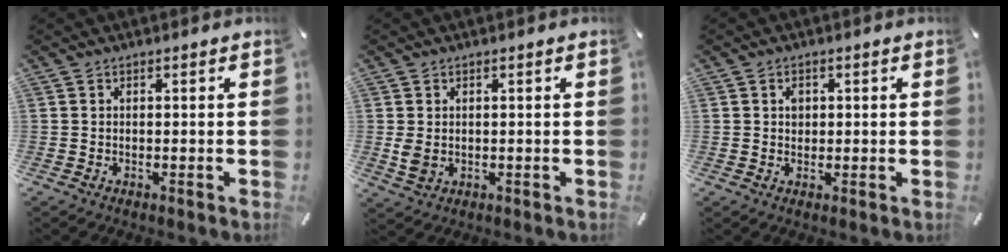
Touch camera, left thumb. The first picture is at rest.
{"total": 2.9, "force": [0.2, 2.3, 1.7], "torque": [-0.033, -0.004, 0.003]}
{"total": 1.9, "force": [0.3, 1.6, 1.0], "torque": [-0.006, 0.000, 0.001]}